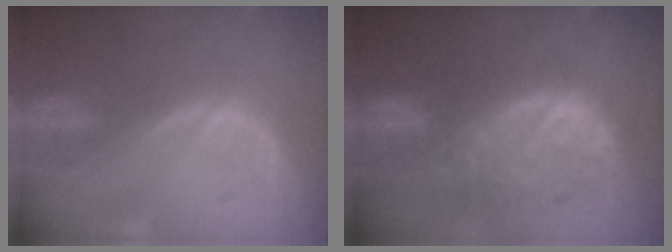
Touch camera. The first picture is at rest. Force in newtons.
{"total": 11.1, "press": 9.6, "slide": 5.6}